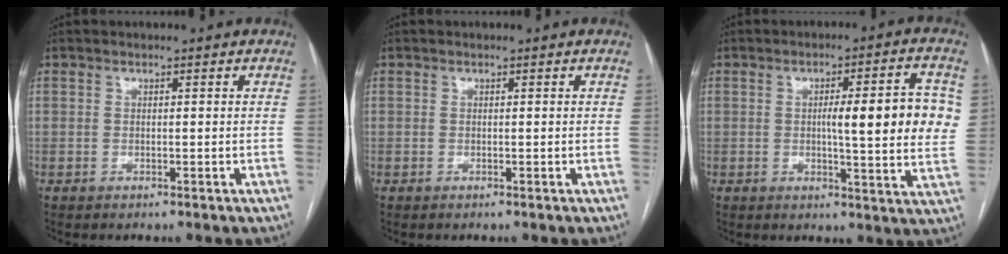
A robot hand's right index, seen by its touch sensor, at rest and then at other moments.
{"total": 0.0}
{"total": 12.2, "force": [1.3, 1.6, 12.1], "torque": [-0.152, 0.013, 0.015]}